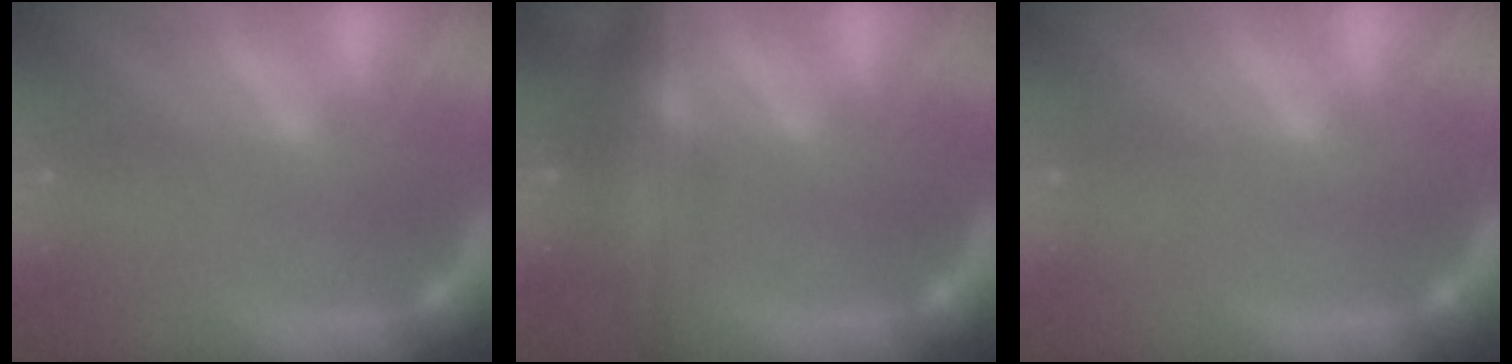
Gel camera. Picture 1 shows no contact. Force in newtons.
{"total": 7.0}
{"total": 0.0}